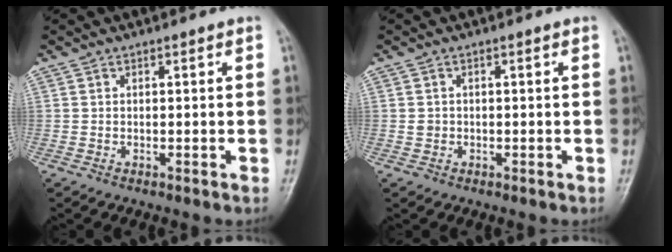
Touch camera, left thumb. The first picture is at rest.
{"total": 1.3, "force": [-0.3, 1.3, 0.3], "torque": [0.000, 0.004, -0.004]}